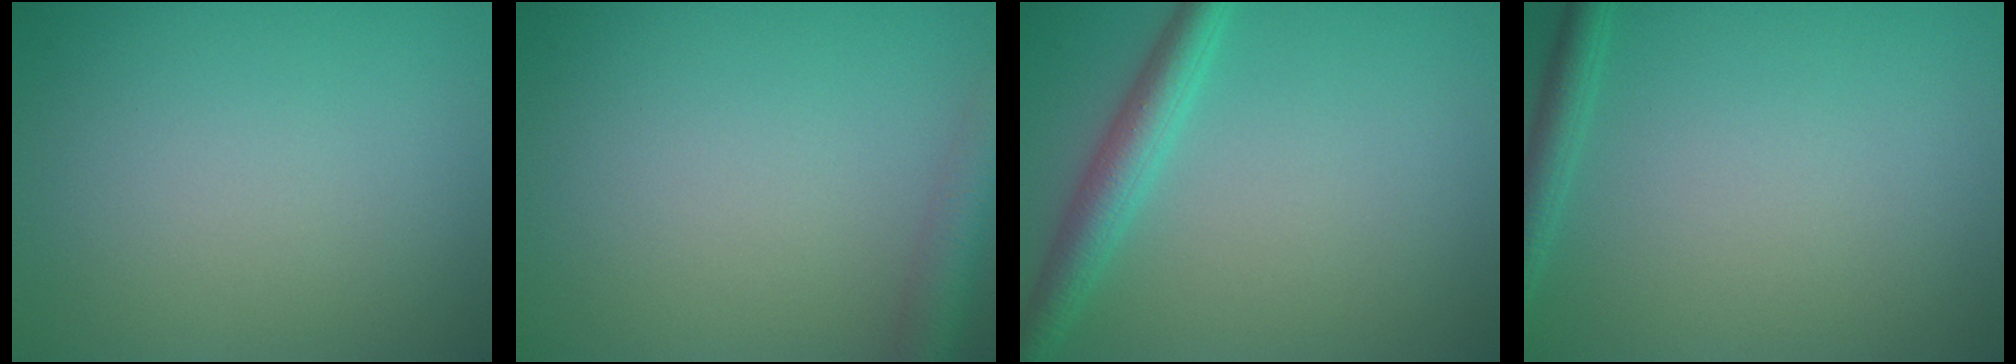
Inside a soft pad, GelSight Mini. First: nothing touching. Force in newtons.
{"total": 2.9, "press": 2.9, "slide": 0.1}
{"total": 3.4, "press": 3.4, "slide": 0.1}
{"total": 1.9, "press": 1.9, "slide": 0.1}